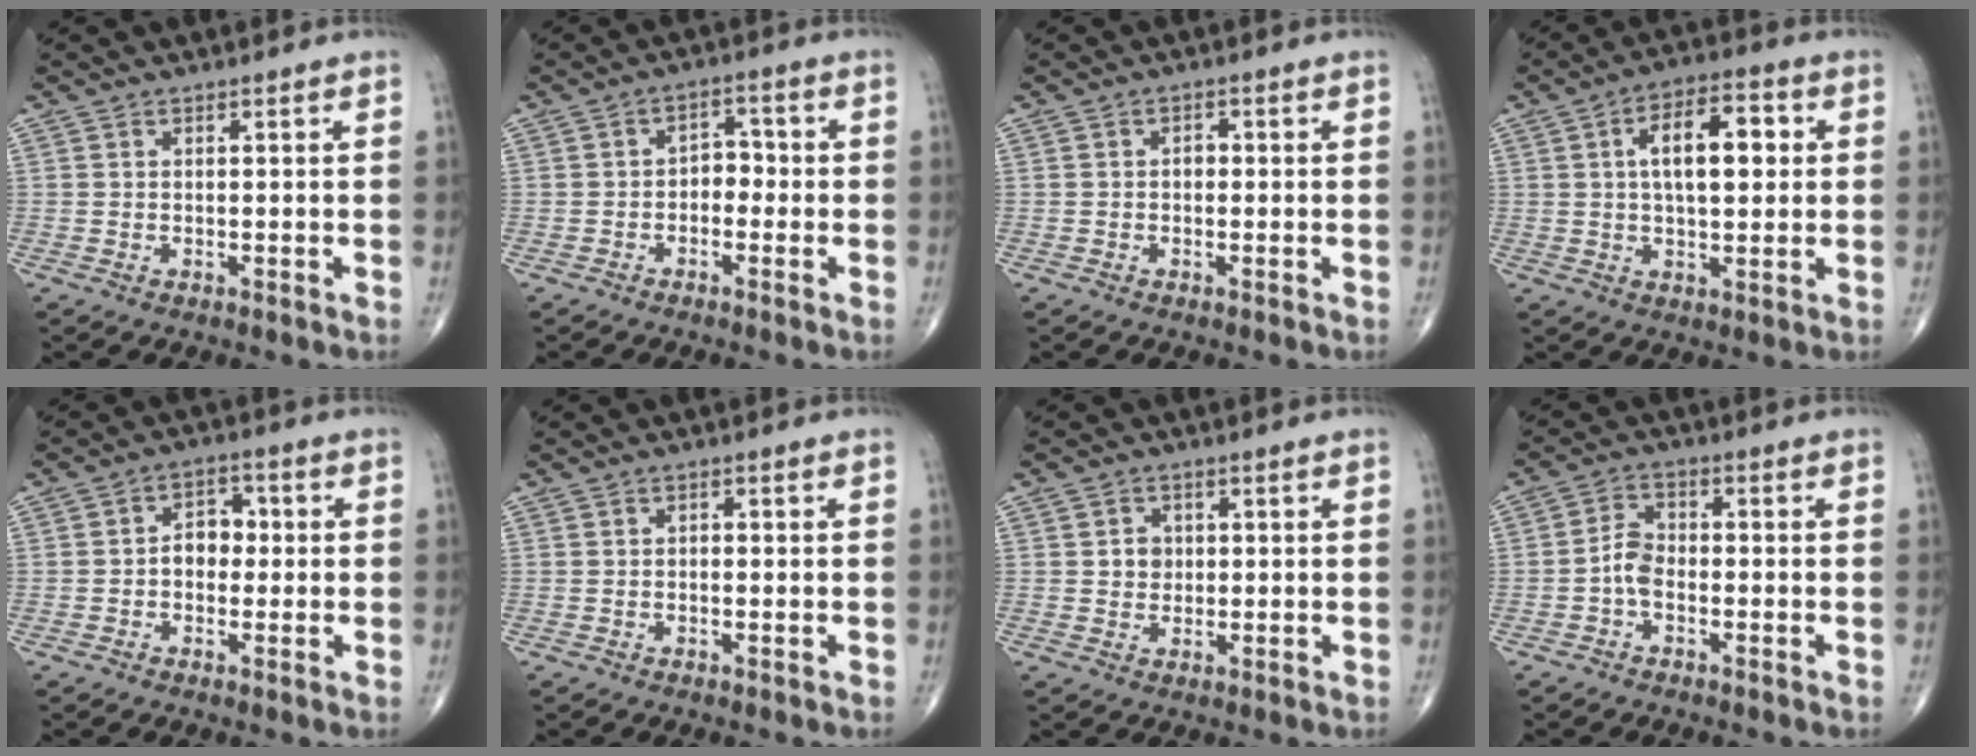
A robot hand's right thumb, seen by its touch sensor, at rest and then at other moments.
{"total": 3.8, "force": [-0.9, 2.7, 2.5], "torque": [-0.018, 0.020, -0.027]}
{"total": 1.5, "force": [-0.1, 1.1, 1.0], "torque": [-0.008, 0.005, -0.007]}
{"total": 11.6, "force": [2.1, 5.6, 10.0], "torque": [-0.141, 0.013, 0.028]}
{"total": 5.1, "force": [-0.2, 3.8, 3.4], "torque": [-0.029, 0.018, -0.014]}
{"total": 0.8, "force": [0.0, 0.5, 0.6], "torque": [-0.004, 0.002, -0.004]}
{"total": 3.1, "force": [0.4, 2.7, 1.4], "torque": [-0.003, 0.002, 0.005]}
{"total": 3.9, "force": [-1.4, 2.4, 2.8], "torque": [-0.047, 0.018, -0.034]}